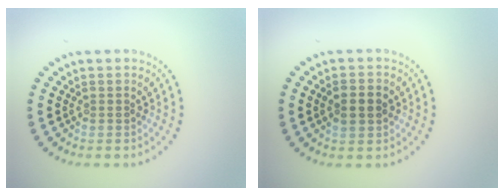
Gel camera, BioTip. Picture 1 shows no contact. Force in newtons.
{"total": 2.3, "press": 2.2, "slide": 0.1}